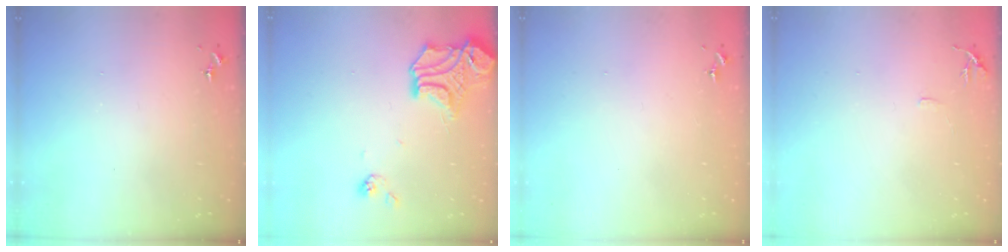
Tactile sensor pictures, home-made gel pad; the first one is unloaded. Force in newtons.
{"total": 15.8, "press": 15.8, "slide": 1.5}
{"total": 0.0}
{"total": 6.0, "press": 5.9, "slide": 0.7}